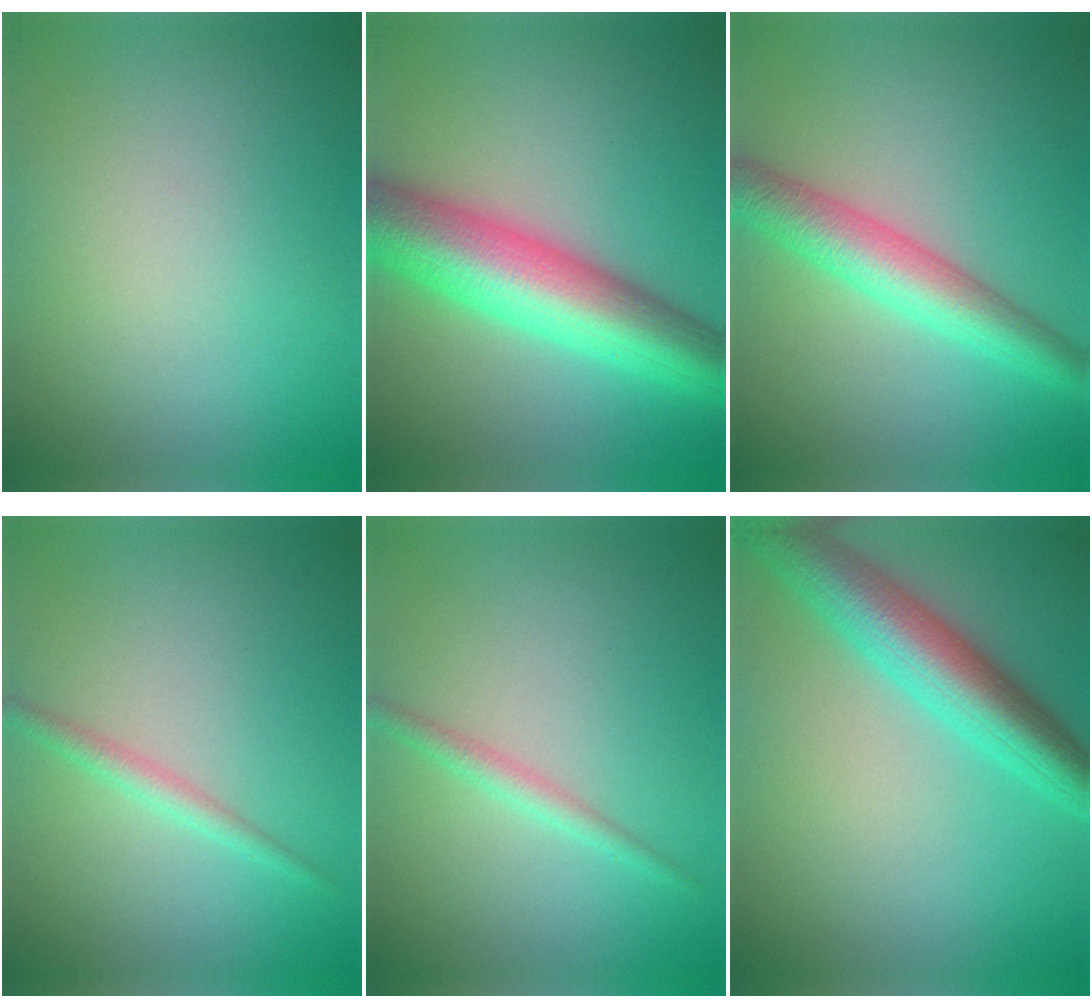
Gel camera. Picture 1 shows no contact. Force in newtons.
{"total": 11.2, "press": 11.2, "slide": 0.2}
{"total": 5.7, "press": 5.7, "slide": 0.2}
{"total": 1.6, "press": 1.6, "slide": 0.0}
{"total": 1.6, "press": 1.6, "slide": 0.0}
{"total": 7.4, "press": 7.4, "slide": 0.3}